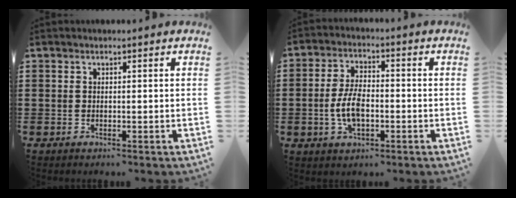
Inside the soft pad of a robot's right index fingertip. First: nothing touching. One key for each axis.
{"total": 6.5, "fx": -1.3, "fy": 3.3, "fz": 5.4, "tx": -0.125, "ty": 0.001, "tz": -0.029}